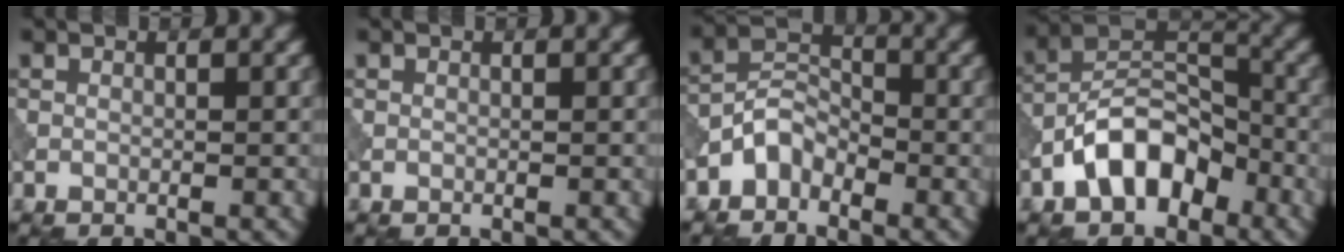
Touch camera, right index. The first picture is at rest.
{"total": 0.0}
{"total": 3.0, "force": [-2.1, 1.8, 1.2], "torque": [-0.016, 0.015, -0.050]}
{"total": 7.2, "force": [-4.0, 4.1, 4.5], "torque": [-0.067, 0.015, -0.083]}